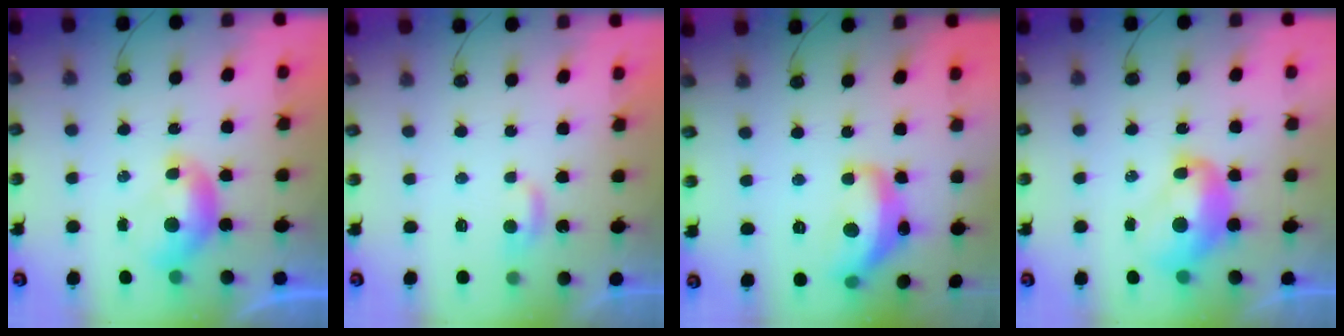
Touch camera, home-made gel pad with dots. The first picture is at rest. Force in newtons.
{"total": 2.9, "press": 2.9, "slide": 0.3}
{"total": 9.4, "press": 9.4, "slide": 0.7}
{"total": 3.1, "press": 3.0, "slide": 0.5}